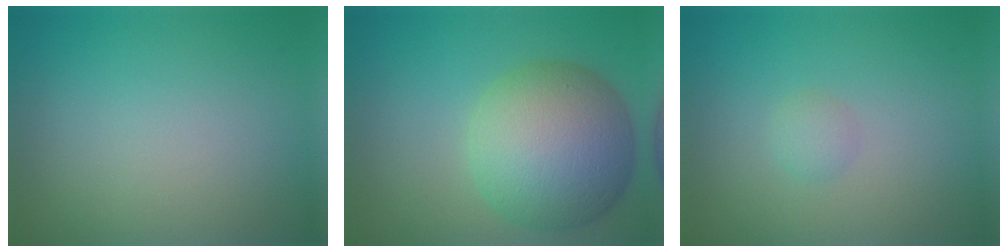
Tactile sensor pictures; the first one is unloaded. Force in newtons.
{"total": 10.4, "press": 10.4, "slide": 0.5}
{"total": 1.0, "press": 1.0, "slide": 0.1}